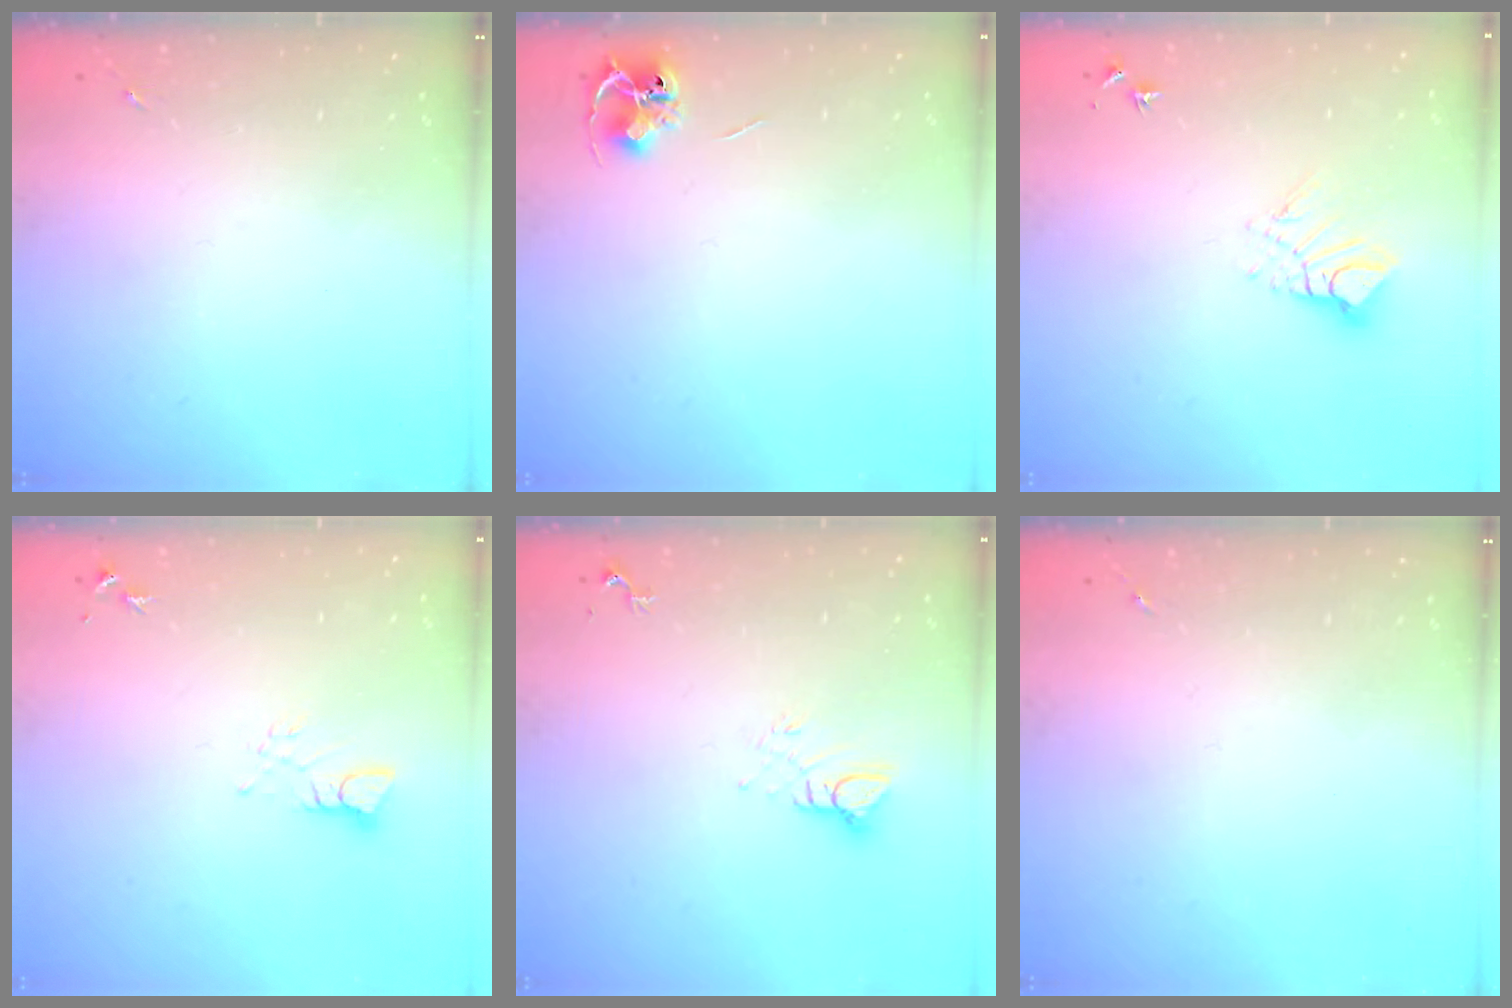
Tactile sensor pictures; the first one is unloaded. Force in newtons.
{"total": 6.5, "press": 6.5, "slide": 0.5}
{"total": 9.1, "press": 9.0, "slide": 1.0}
{"total": 3.2, "press": 3.2, "slide": 0.3}
{"total": 5.6, "press": 5.6, "slide": 0.0}
{"total": 0.0}